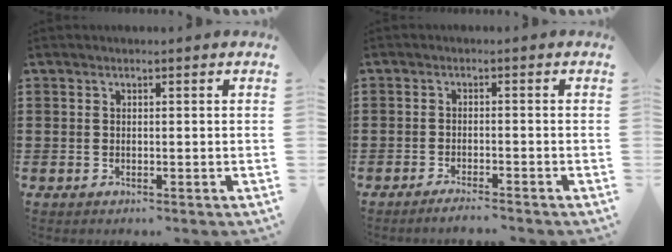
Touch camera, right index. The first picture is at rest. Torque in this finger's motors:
{"motor_torque": [0.50, 0.48, -0.03, 0.01]}